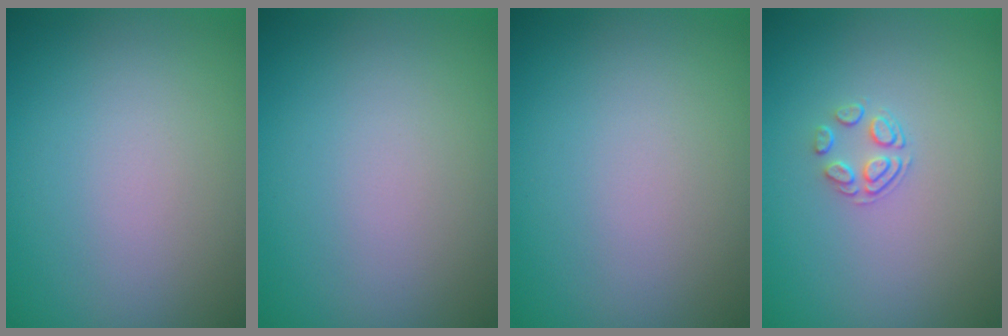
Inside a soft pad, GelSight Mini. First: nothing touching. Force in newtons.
{"total": 0.0}
{"total": 0.0}
{"total": 1.7, "press": 1.0, "slide": 1.4}